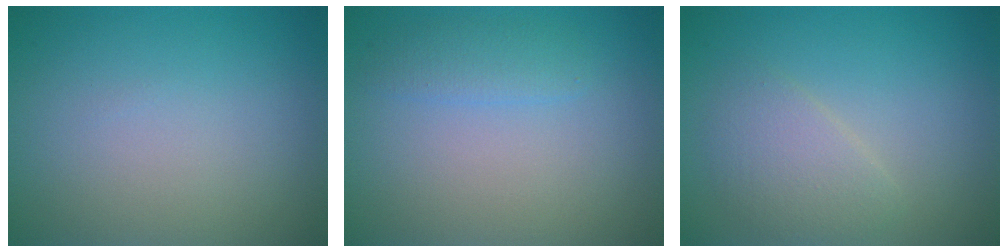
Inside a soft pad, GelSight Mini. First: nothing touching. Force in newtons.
{"total": 1.6, "press": 1.6, "slide": 0.2}
{"total": 2.5, "press": 2.5, "slide": 0.1}